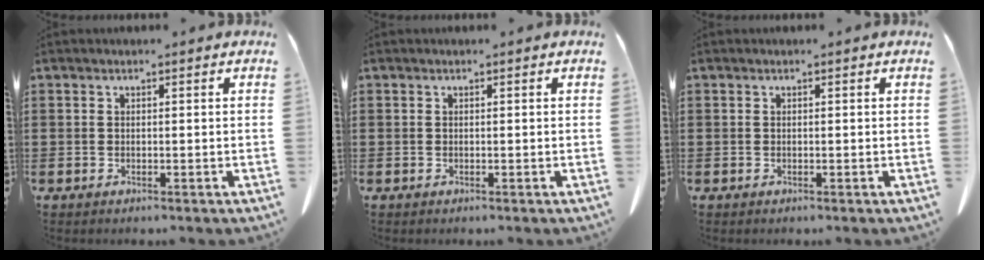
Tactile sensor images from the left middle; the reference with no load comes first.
{"total": 0.0}
{"total": 0.0}